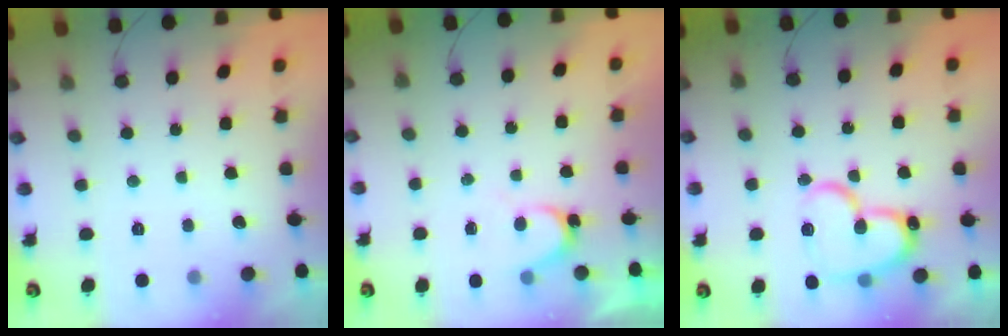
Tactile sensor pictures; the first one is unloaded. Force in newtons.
{"total": 5.4, "press": 5.3, "slide": 0.4}
{"total": 17.9, "press": 17.7, "slide": 2.4}